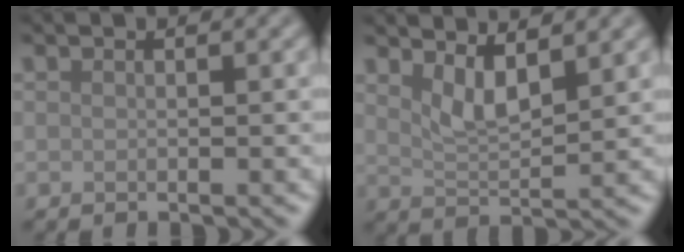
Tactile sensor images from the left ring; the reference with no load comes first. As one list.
[{"total": 3.3, "force": [2.1, 0.9, 2.4], "torque": [-0.046, -0.010, 0.043]}]